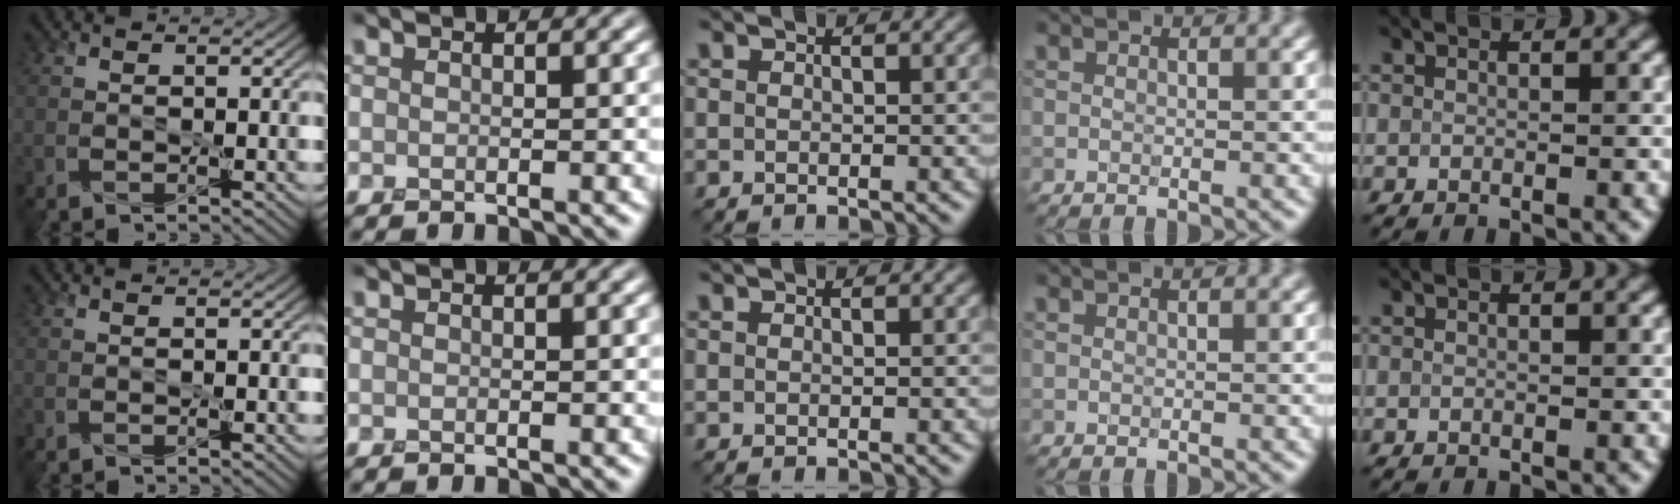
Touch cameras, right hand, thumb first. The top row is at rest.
{}